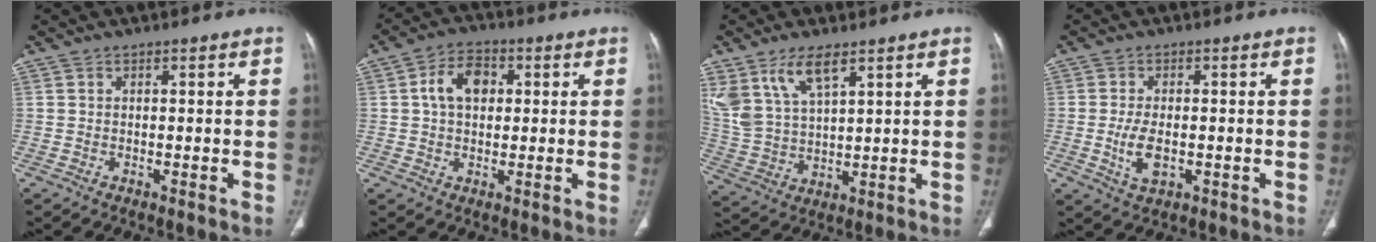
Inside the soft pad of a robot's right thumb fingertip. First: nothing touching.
{"total": 7.3, "force": [1.4, 5.2, 5.0], "torque": [-0.073, 0.013, 0.019]}
{"total": 10.8, "force": [6.6, 4.5, 7.4], "torque": [-0.150, -0.019, 0.144]}
{"total": 5.3, "force": [-1.1, 2.7, 4.4], "torque": [-0.090, -0.003, -0.015]}